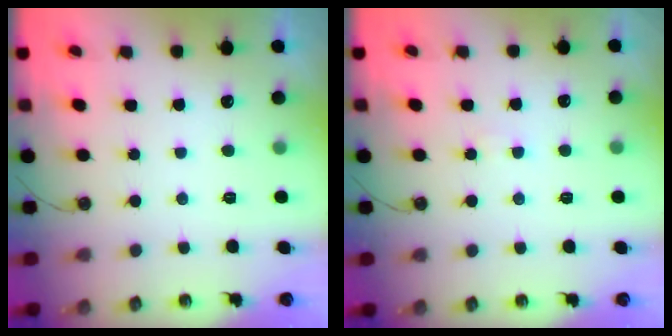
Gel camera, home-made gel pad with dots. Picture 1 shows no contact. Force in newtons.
{"total": 1.2, "press": 1.1, "slide": 0.2}